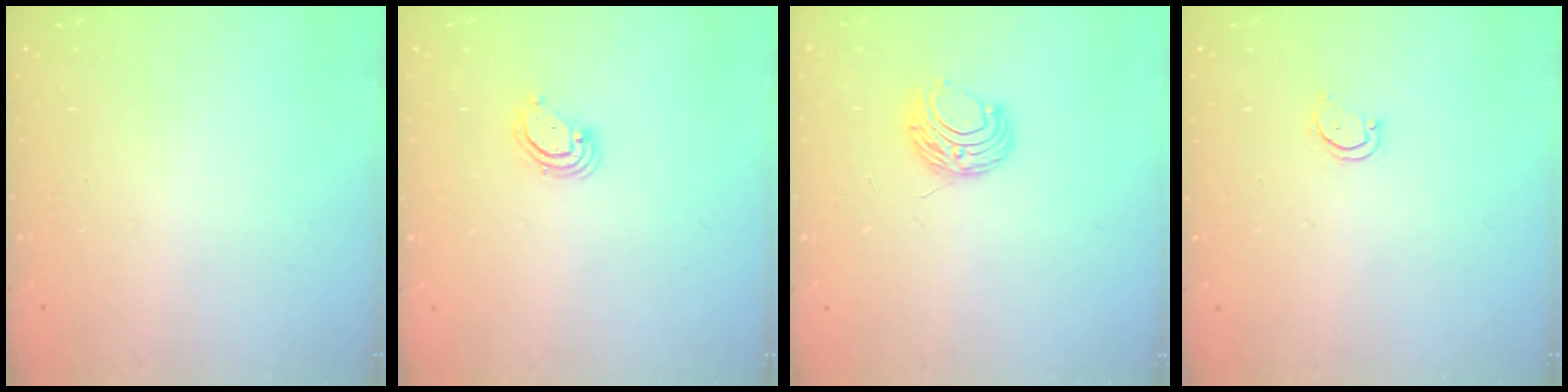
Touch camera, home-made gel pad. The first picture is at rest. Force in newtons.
{"total": 3.0, "press": 3.0, "slide": 0.2}
{"total": 7.5, "press": 7.4, "slide": 0.6}
{"total": 2.7, "press": 2.7, "slide": 0.3}